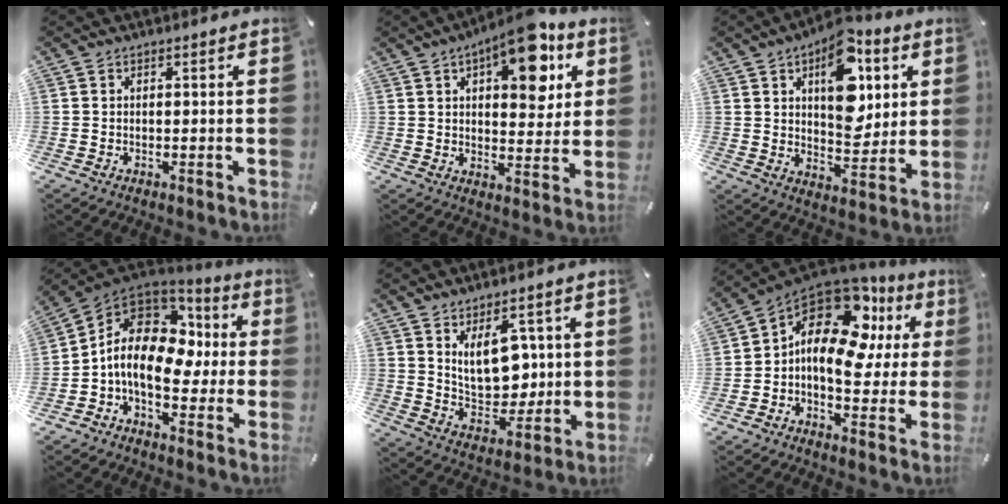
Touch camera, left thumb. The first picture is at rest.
{"total": 14.7, "force": [8.0, 6.7, 10.3], "torque": [-0.130, -0.041, 0.131]}
{"total": 16.2, "force": [6.5, 9.7, 11.2], "torque": [-0.137, -0.026, 0.110]}
{"total": 14.0, "force": [-1.5, 9.4, 10.3], "torque": [-0.193, 0.012, -0.026]}
{"total": 12.2, "force": [4.0, 8.2, 8.1], "torque": [-0.125, -0.015, 0.079]}
{"total": 16.2, "force": [5.1, 10.1, 11.6], "torque": [-0.197, -0.031, 0.084]}